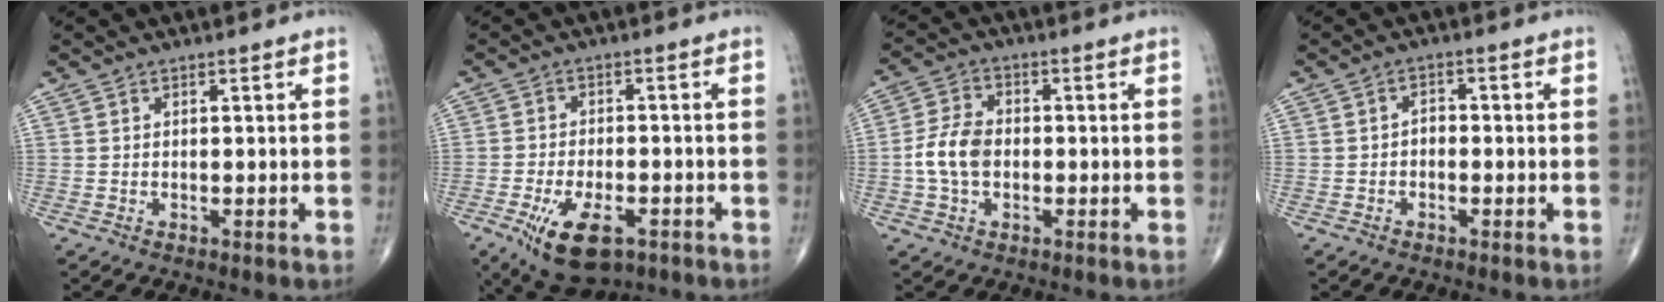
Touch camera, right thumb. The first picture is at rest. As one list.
[{"total": 11.6, "force": [-5.7, 5.7, 8.4], "torque": [-0.143, 0.011, -0.084]}, {"total": 7.4, "force": [-1.0, 5.0, 5.4], "torque": [-0.105, 0.018, -0.026]}, {"total": 1.9, "force": [-0.5, 1.3, 1.3], "torque": [-0.007, 0.013, -0.015]}]